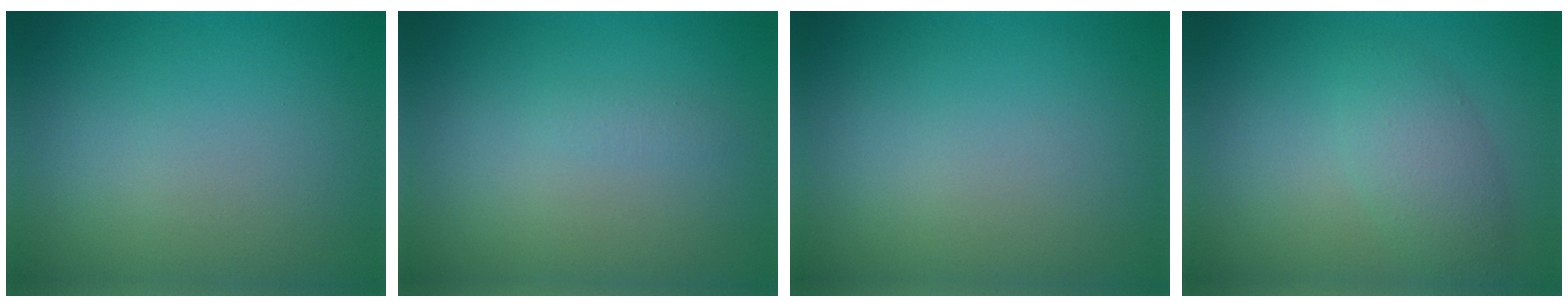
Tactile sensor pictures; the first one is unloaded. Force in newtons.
{"total": 0.6, "press": 0.6, "slide": 0.0}
{"total": 0.0}
{"total": 2.9, "press": 2.9, "slide": 0.0}